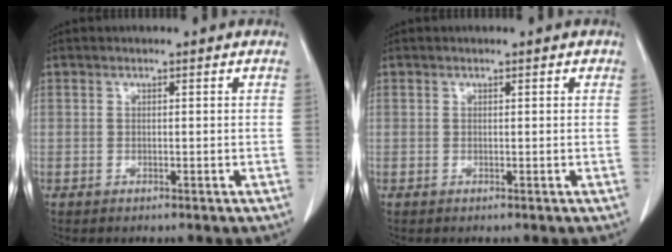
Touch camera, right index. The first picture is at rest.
{"total": 0.0}